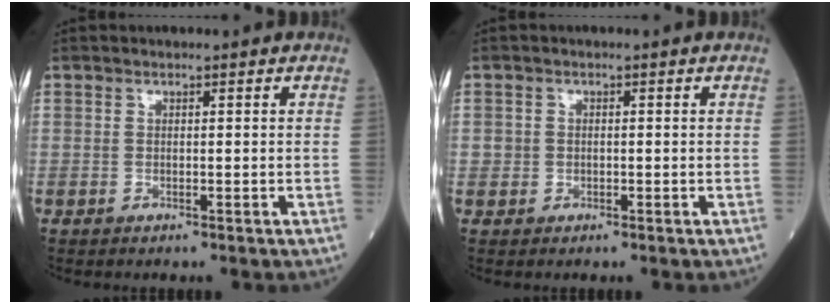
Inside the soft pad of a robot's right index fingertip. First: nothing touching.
{"total": 1.8, "force": [-0.1, 1.7, 0.6], "torque": [-0.019, 0.011, 0.002]}